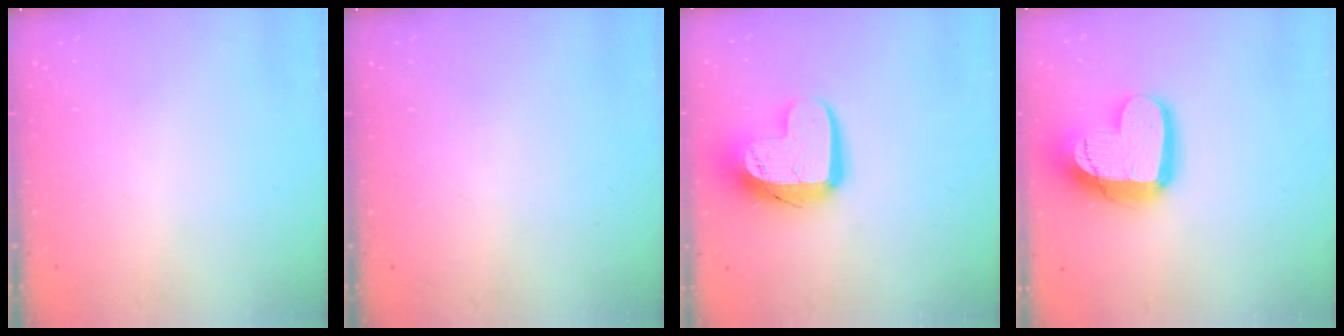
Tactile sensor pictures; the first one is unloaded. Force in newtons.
{"total": 0.0}
{"total": 14.4, "press": 14.3, "slide": 1.4}
{"total": 17.1, "press": 17.0, "slide": 1.5}